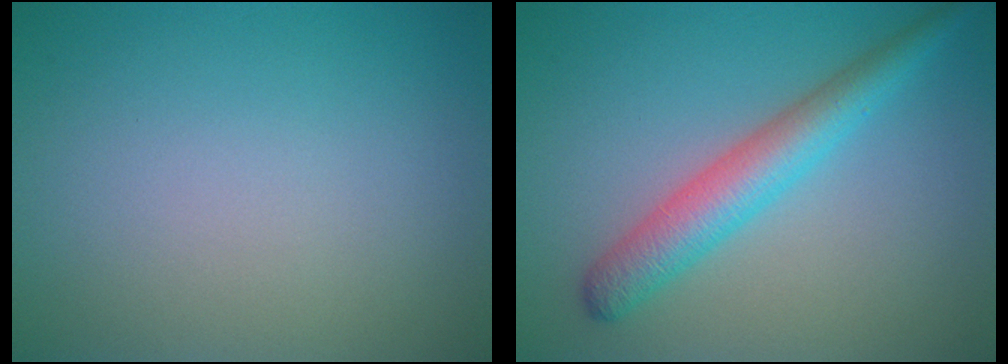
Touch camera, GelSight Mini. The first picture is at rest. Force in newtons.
{"total": 4.3, "press": 4.3, "slide": 0.1}